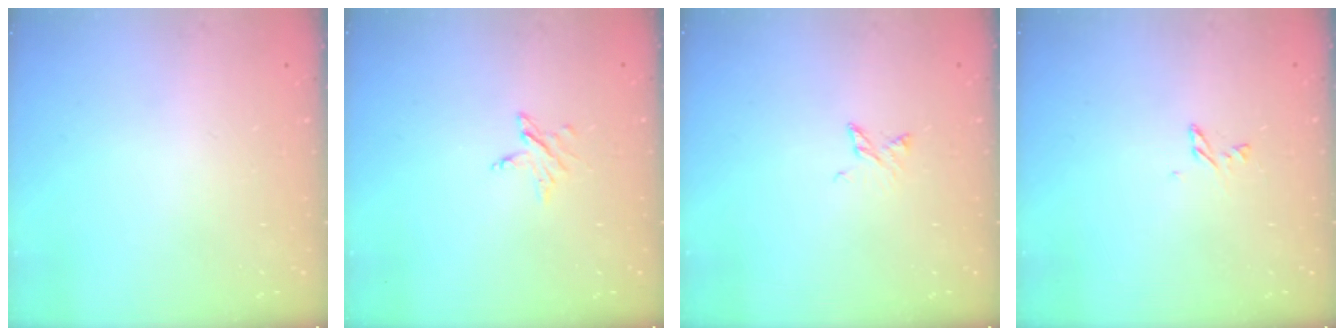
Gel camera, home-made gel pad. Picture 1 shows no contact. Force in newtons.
{"total": 3.4, "press": 3.4, "slide": 0.4}
{"total": 3.8, "press": 3.8, "slide": 0.5}
{"total": 4.3, "press": 4.3, "slide": 0.4}